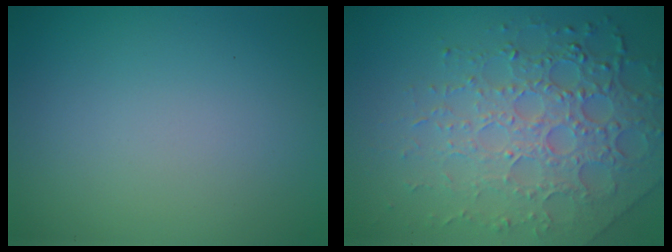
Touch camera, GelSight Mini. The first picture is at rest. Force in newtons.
{"total": 7.8, "press": 5.5, "slide": 5.5}